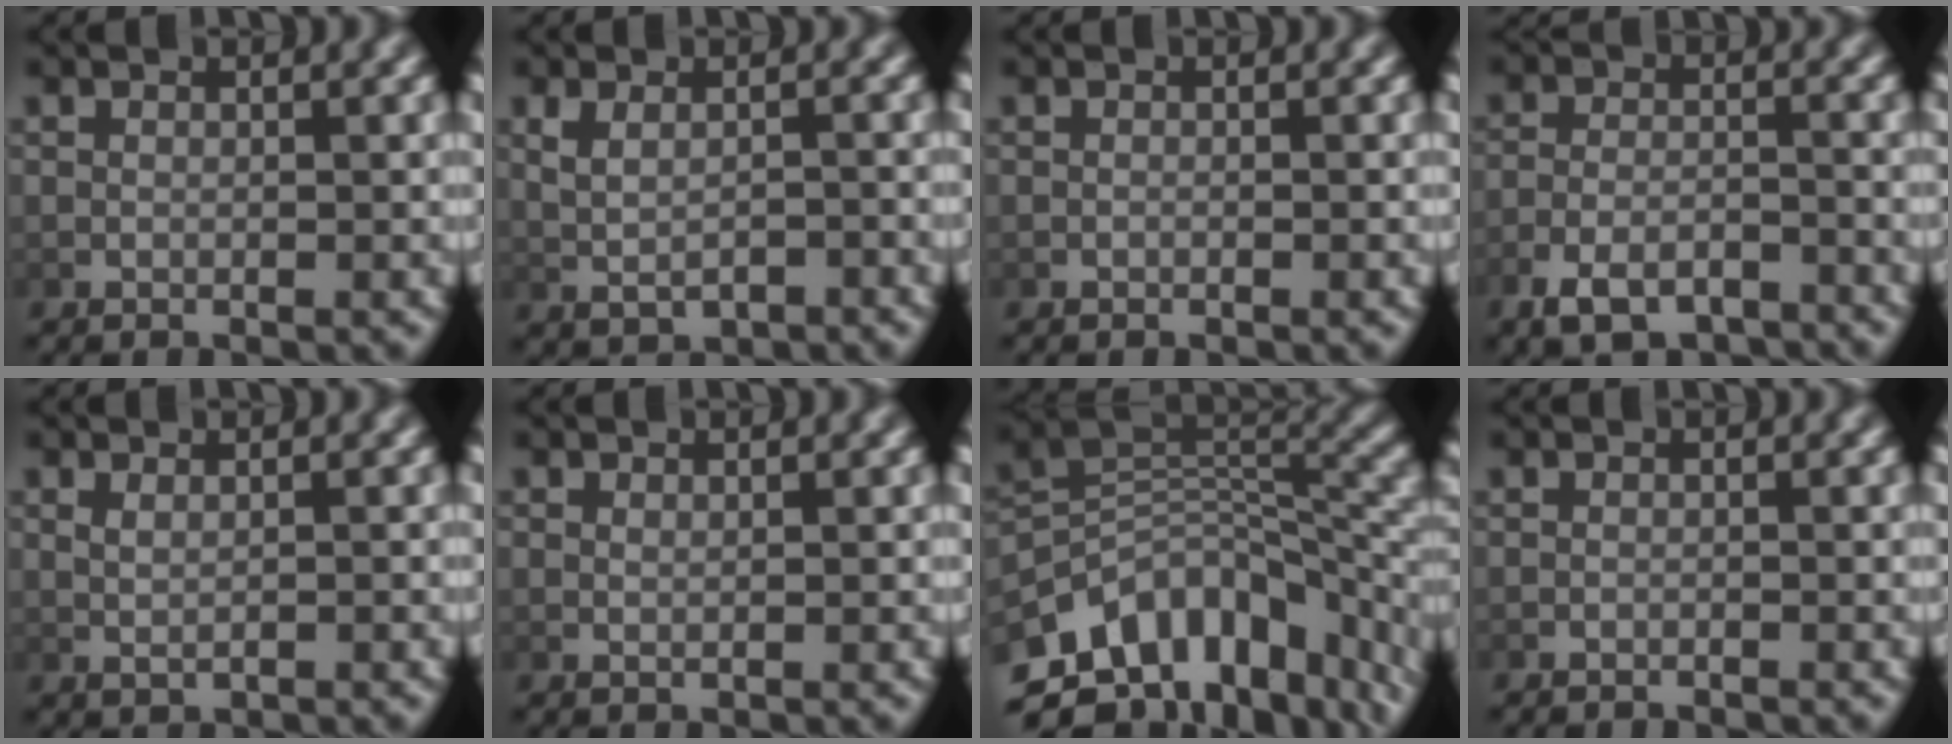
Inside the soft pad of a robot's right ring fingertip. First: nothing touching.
{"total": 2.0, "force": [-0.2, 1.3, 1.5], "torque": [-0.026, -0.001, 0.007]}
{"total": 0.0}
{"total": 4.4, "force": [-3.6, 1.7, 2.0], "torque": [-0.030, -0.007, -0.058]}
{"total": 0.8, "force": [0.3, 0.2, 0.7], "torque": [-0.016, -0.005, 0.016]}
{"total": 0.6, "force": [0.4, 0.3, 0.3], "torque": [-0.006, -0.006, 0.014]}
{"total": 14.6, "force": [-5.8, 10.1, 8.9], "torque": [-0.155, -0.031, -0.080]}
{"total": 0.7, "force": [-0.7, -0.1, 0.0], "torque": [-0.007, -0.004, -0.009]}